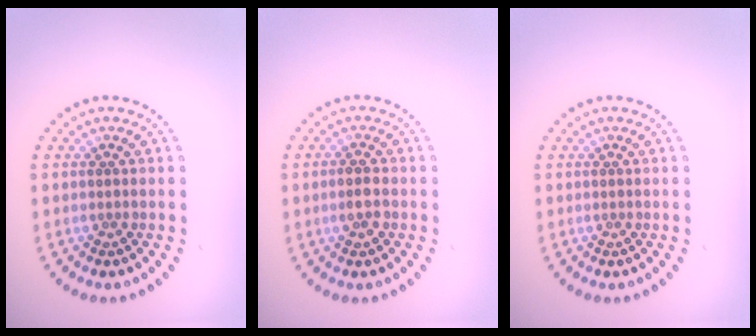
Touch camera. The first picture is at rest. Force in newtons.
{"total": 1.6, "press": 1.6, "slide": 0.2}
{"total": 0.0}